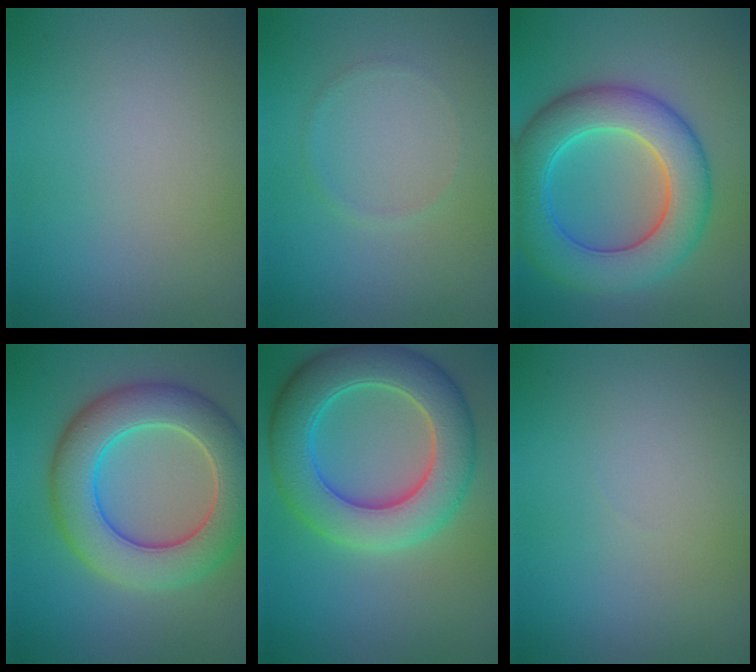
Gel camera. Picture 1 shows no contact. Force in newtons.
{"total": 0.6, "press": 0.6, "slide": 0.1}
{"total": 8.9, "press": 8.9, "slide": 0.1}
{"total": 8.6, "press": 8.6, "slide": 0.6}
{"total": 9.0, "press": 9.0, "slide": 0.3}
{"total": 0.0}